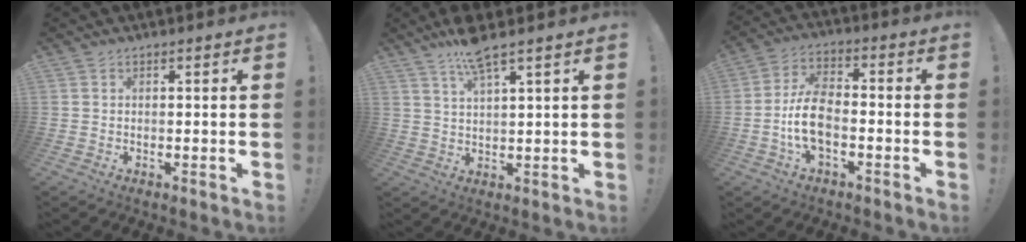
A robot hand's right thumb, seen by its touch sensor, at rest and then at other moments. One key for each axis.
{"total": 8.1, "fx": 5.9, "fy": 1.3, "fz": 5.4, "tx": -0.098, "ty": -0.022, "tz": 0.102}
{"total": 11.2, "fx": -3.6, "fy": 6.0, "fz": 8.7, "tx": -0.177, "ty": 0.009, "tz": -0.067}